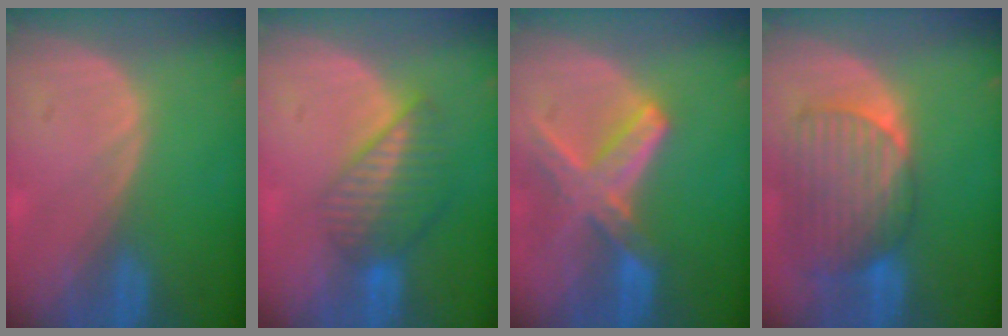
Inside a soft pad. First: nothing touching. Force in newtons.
{"total": 6.8, "press": 5.9, "slide": 3.4}
{"total": 8.2, "press": 7.2, "slide": 3.9}
{"total": 9.9, "press": 8.5, "slide": 5.0}